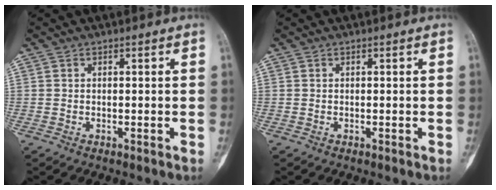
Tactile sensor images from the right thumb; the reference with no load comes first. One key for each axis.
{"total": 0.0}